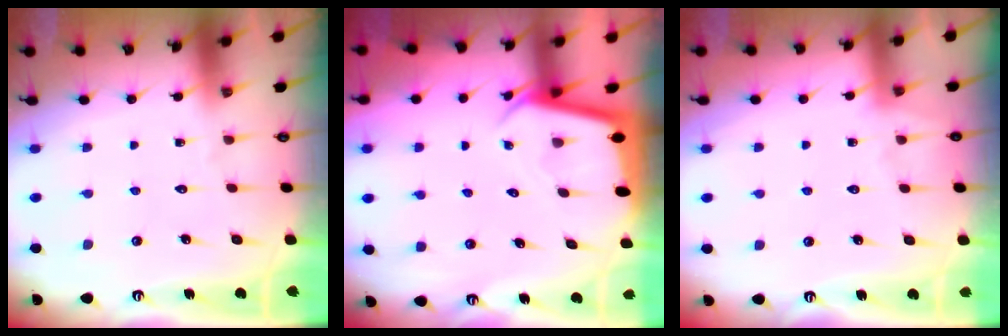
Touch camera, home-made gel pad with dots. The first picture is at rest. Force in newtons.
{"total": 2.7, "press": 2.7, "slide": 0.1}
{"total": 2.5, "press": 2.5, "slide": 0.4}